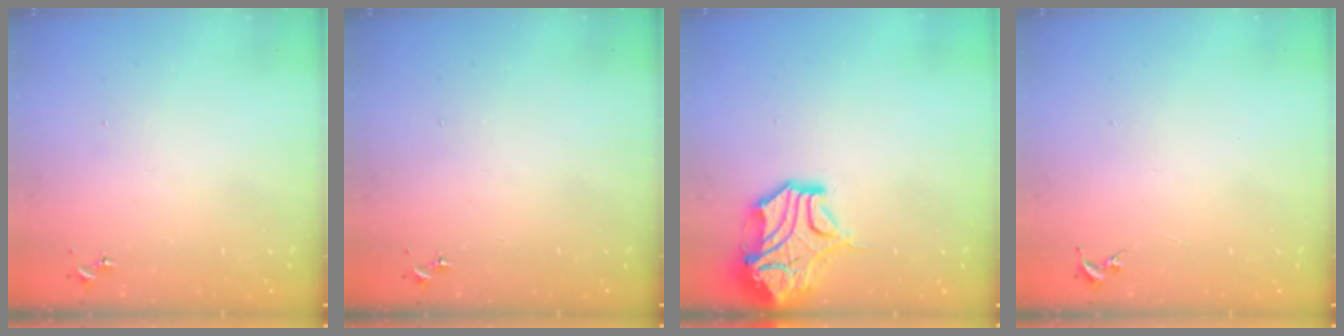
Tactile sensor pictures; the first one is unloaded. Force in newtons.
{"total": 0.0}
{"total": 15.8, "press": 15.6, "slide": 2.5}
{"total": 0.0}